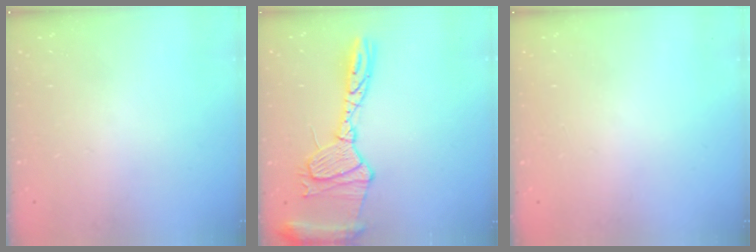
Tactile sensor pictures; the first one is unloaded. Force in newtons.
{"total": 17.8, "press": 17.7, "slide": 1.5}
{"total": 0.0}